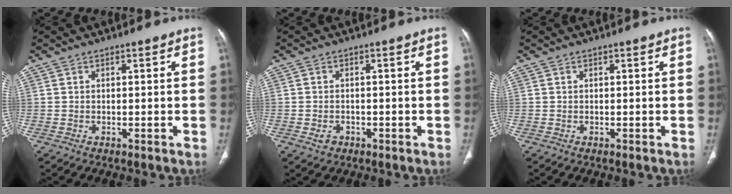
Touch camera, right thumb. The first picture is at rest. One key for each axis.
{"total": 2.3, "fx": -0.9, "fy": 1.8, "fz": 1.0, "tx": -0.016, "ty": 0.008, "tz": -0.009}
{"total": 0.0}